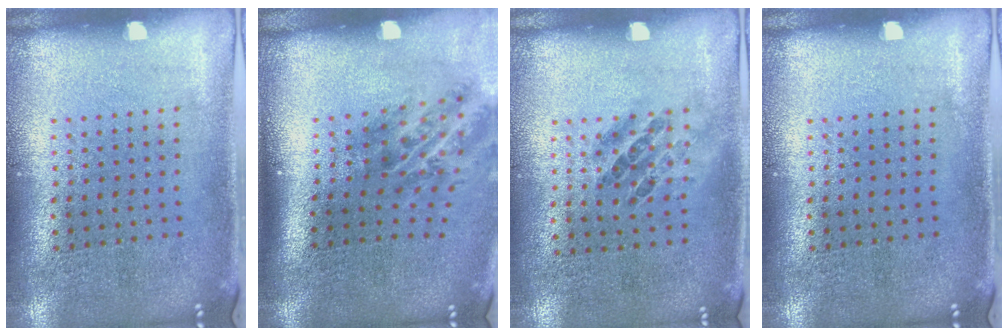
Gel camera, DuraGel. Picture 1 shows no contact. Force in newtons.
{"total": 2.1, "press": 1.3, "slide": 1.7}
{"total": 1.0, "press": 0.7, "slide": 0.7}
{"total": 0.0}